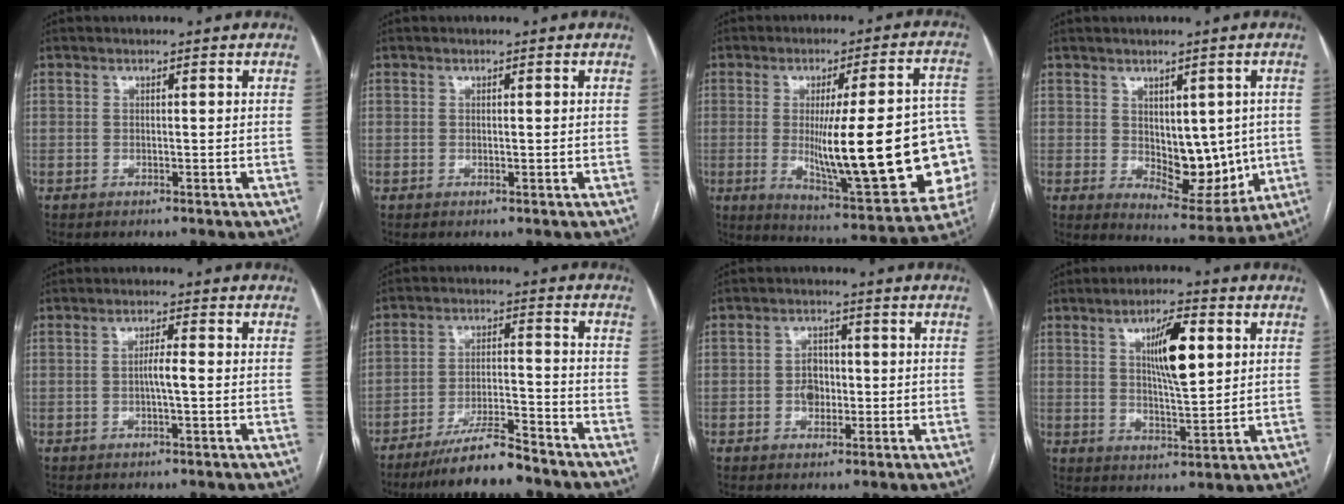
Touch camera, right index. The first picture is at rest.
{"total": 0.5, "force": [0.1, 0.1, 0.5], "torque": [-0.011, -0.002, 0.003]}
{"total": 25.9, "force": [-2.9, 4.1, 25.4], "torque": [-0.285, 0.003, -0.027]}
{"total": 10.1, "force": [-0.1, 5.3, 8.5], "torque": [-0.105, -0.007, 0.021]}
{"total": 2.5, "force": [-0.4, 0.0, 2.4], "torque": [-0.044, 0.001, -0.007]}
{"total": 9.7, "force": [-8.2, 1.0, 5.0], "torque": [-0.082, -0.009, -0.143]}
{"total": 3.6, "force": [-0.5, 2.7, 2.3], "torque": [-0.035, 0.007, -0.007]}
{"total": 9.2, "force": [2.8, 1.9, 8.5], "torque": [-0.146, 0.004, 0.052]}